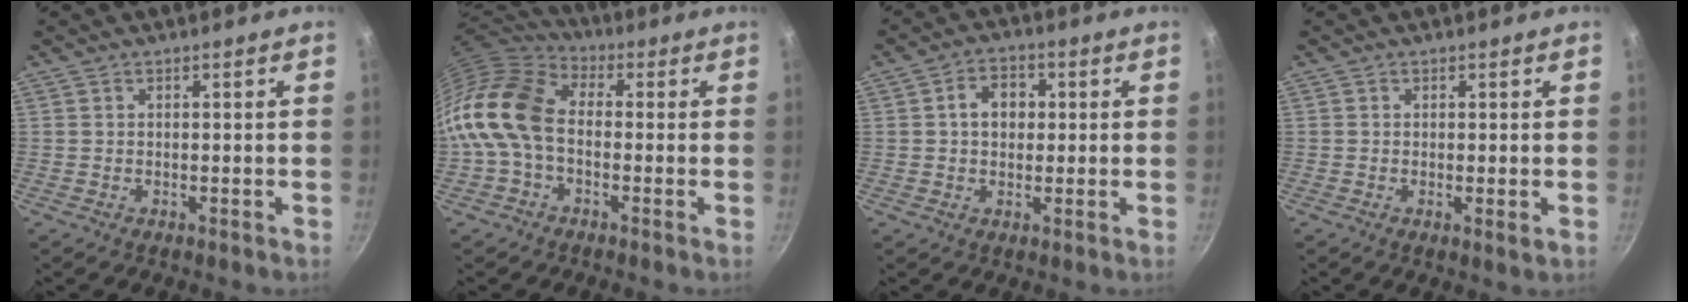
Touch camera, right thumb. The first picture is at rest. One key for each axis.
{"total": 14.5, "fx": -2.0, "fy": 10.0, "fz": 10.4, "tx": -0.191, "ty": 0.038, "tz": -0.063}
{"total": 5.9, "fx": 0.8, "fy": 4.6, "fz": 3.6, "tx": -0.032, "ty": 0.011, "tz": 0.006}
{"total": 1.3, "fx": 0.0, "fy": 0.3, "fz": 1.2, "tx": -0.022, "ty": -0.007, "tz": -0.004}